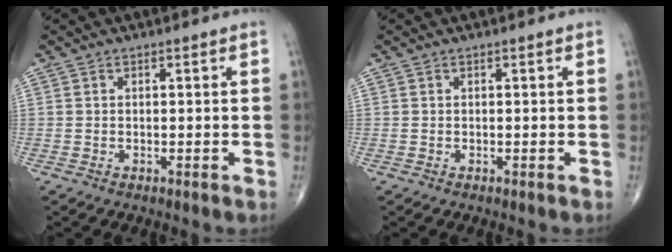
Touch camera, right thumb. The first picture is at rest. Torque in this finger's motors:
{"motor_torque": [-0.01, -0.01, 0.00, 0.01, 0.00]}